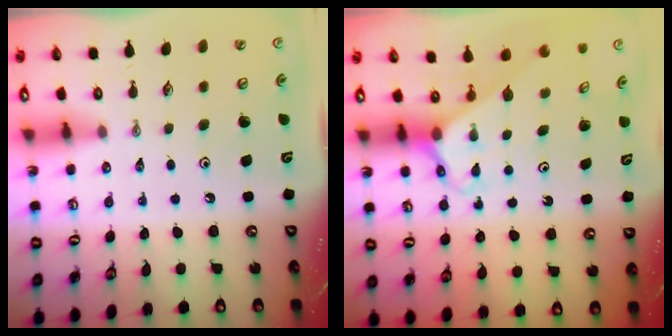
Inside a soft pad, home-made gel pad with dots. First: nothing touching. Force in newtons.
{"total": 2.6, "press": 2.6, "slide": 0.1}